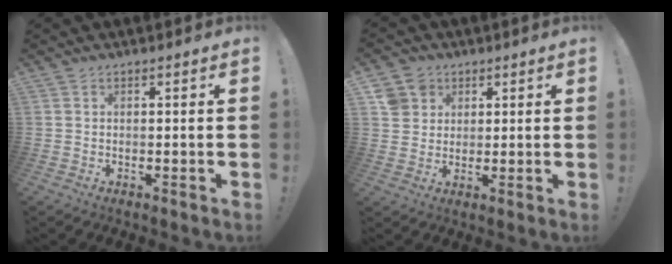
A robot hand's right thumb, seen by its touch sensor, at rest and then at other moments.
{"total": 6.5, "force": [2.8, 5.7, 1.3], "torque": [-0.018, -0.014, 0.057]}